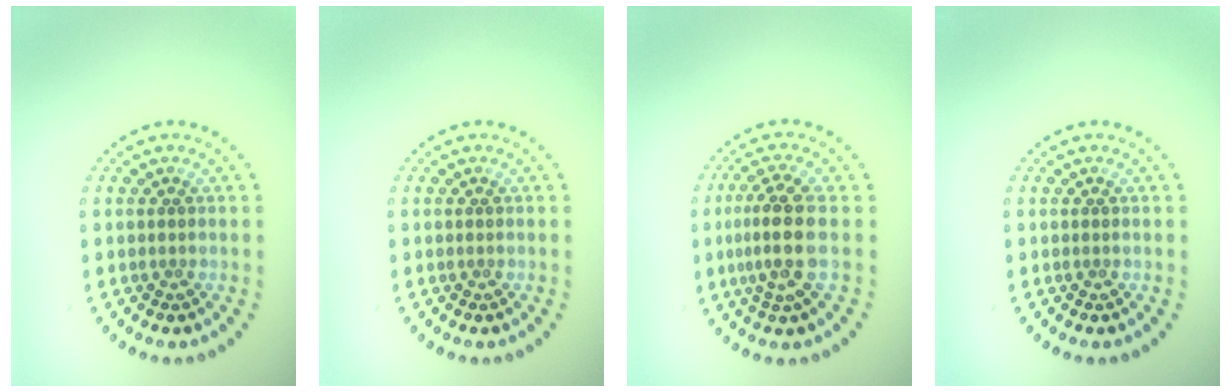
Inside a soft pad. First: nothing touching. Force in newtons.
{"total": 0.0}
{"total": 3.9, "press": 3.4, "slide": 1.9}
{"total": 0.0}